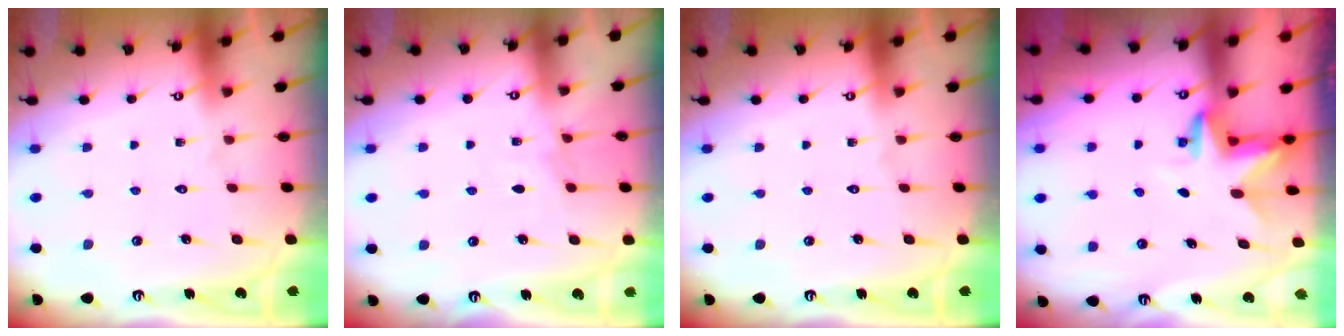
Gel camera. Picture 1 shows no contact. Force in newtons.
{"total": 4.8, "press": 4.7, "slide": 0.5}
{"total": 0.0}
{"total": 3.2, "press": 3.2, "slide": 0.1}